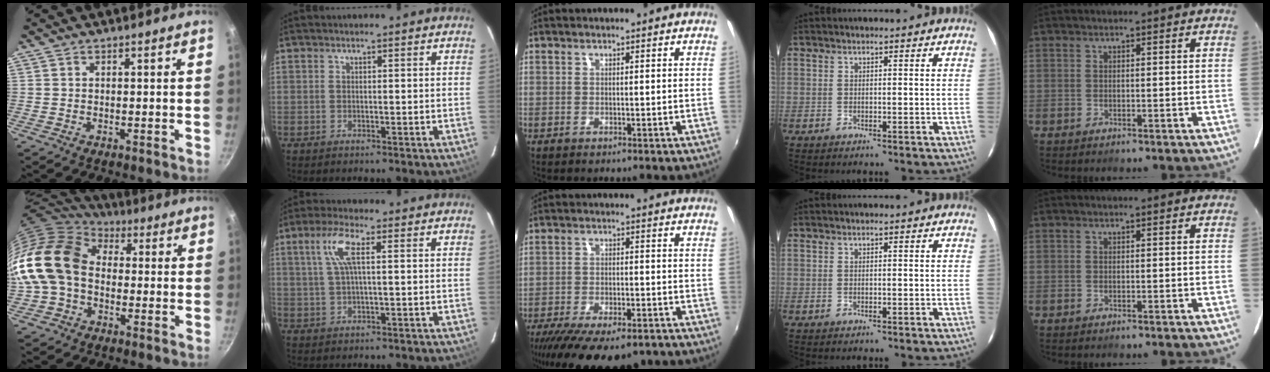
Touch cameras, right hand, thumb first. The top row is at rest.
{"thumb": {"total": 18.4, "force": [-0.1, 13.8, 12.1], "torque": [-0.228, 0.042, -0.014]}, "index": {"total": 6.1, "force": [1.6, 1.1, 5.7], "torque": [-0.116, 0.008, 0.034]}, "middle": {"total": 18.6, "force": [-13.9, 6.3, 10.6], "torque": [-0.214, -0.055, -0.202]}}